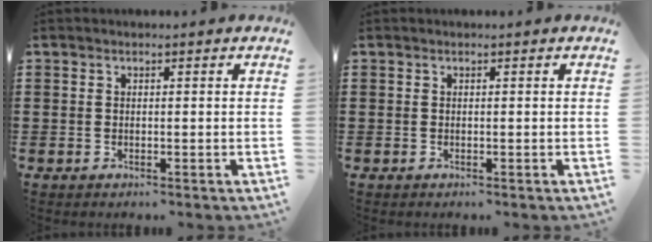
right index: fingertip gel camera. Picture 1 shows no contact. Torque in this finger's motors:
{"motor_torque": [-0.05, 0.05, 0.00, 0.00]}